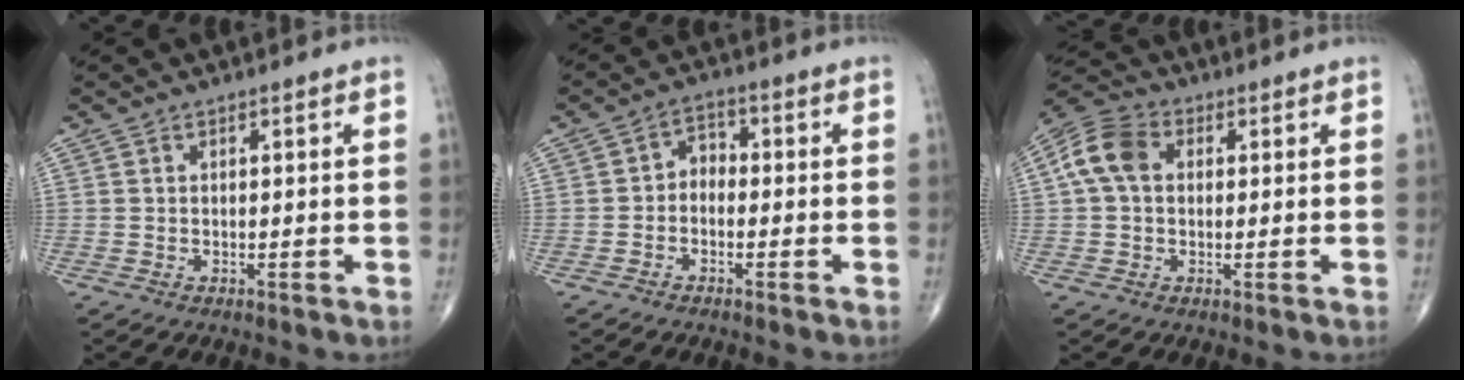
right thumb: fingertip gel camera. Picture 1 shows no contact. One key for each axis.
{"total": 3.4, "fx": -1.0, "fy": 2.6, "fz": 2.0, "tx": -0.016, "ty": 0.023, "tz": -0.032}
{"total": 8.3, "fx": 1.4, "fy": 6.0, "fz": 5.6, "tx": -0.112, "ty": 0.024, "tz": 0.018}